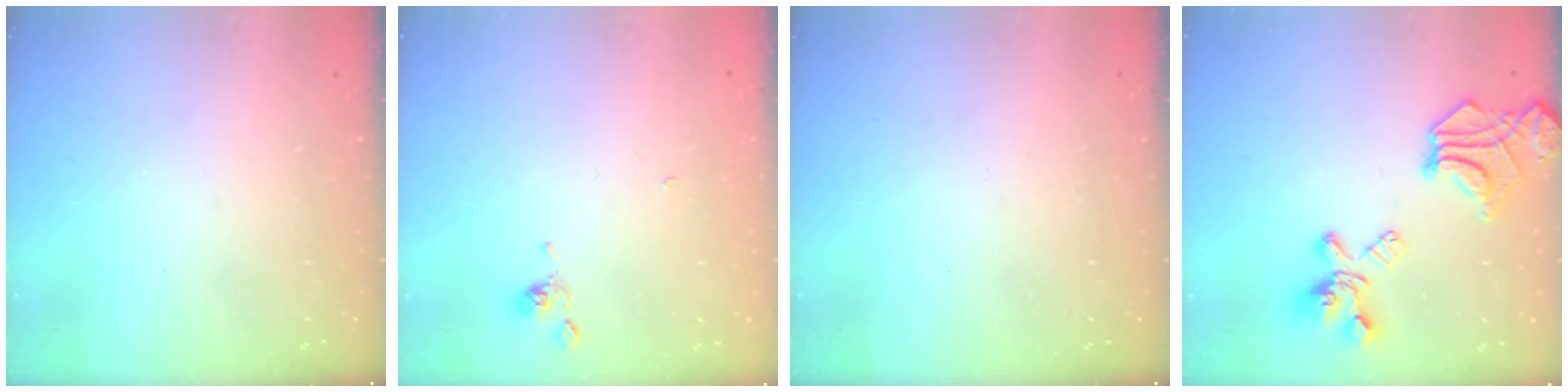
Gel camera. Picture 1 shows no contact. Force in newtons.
{"total": 1.7, "press": 1.7, "slide": 0.3}
{"total": 0.0}
{"total": 12.9, "press": 12.7, "slide": 2.6}